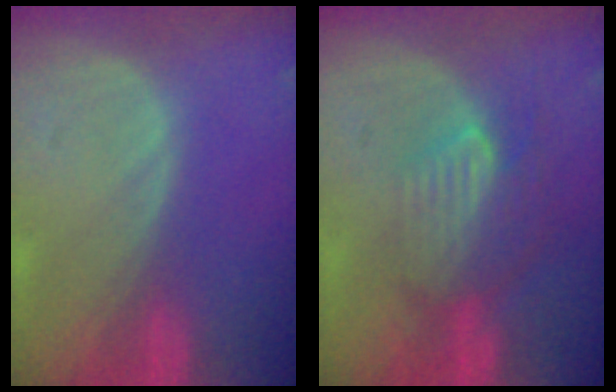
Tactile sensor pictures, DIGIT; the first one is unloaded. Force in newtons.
{"total": 8.1, "press": 7.3, "slide": 3.6}